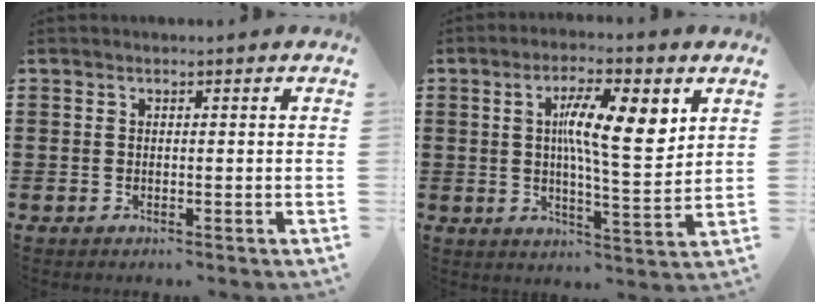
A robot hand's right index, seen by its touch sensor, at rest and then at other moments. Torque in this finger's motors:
{"motor_torque": [1.31, 0.57, 0.55, 0.18]}